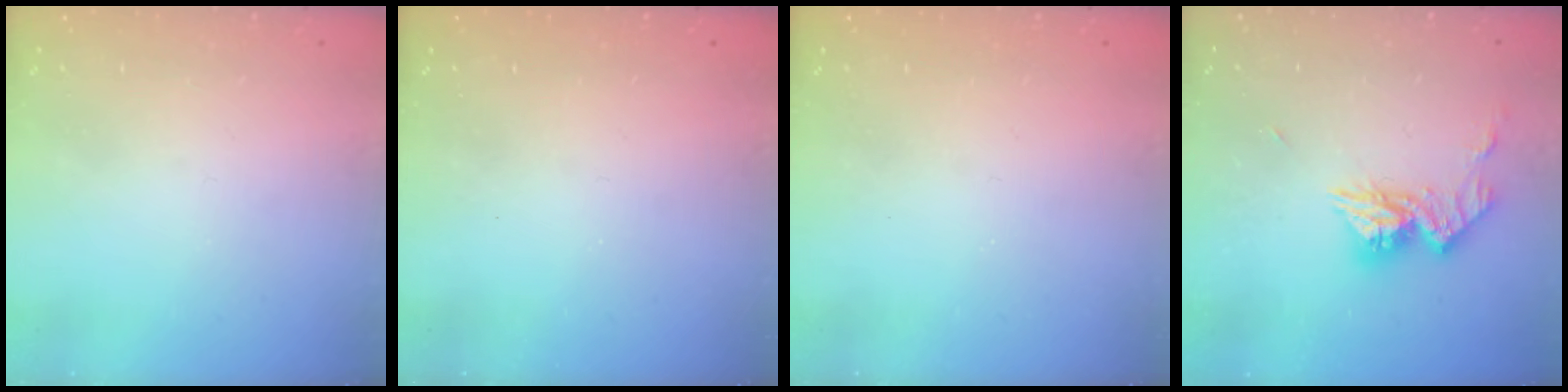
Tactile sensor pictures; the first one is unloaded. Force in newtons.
{"total": 0.0}
{"total": 0.0}
{"total": 10.3, "press": 10.2, "slide": 0.9}